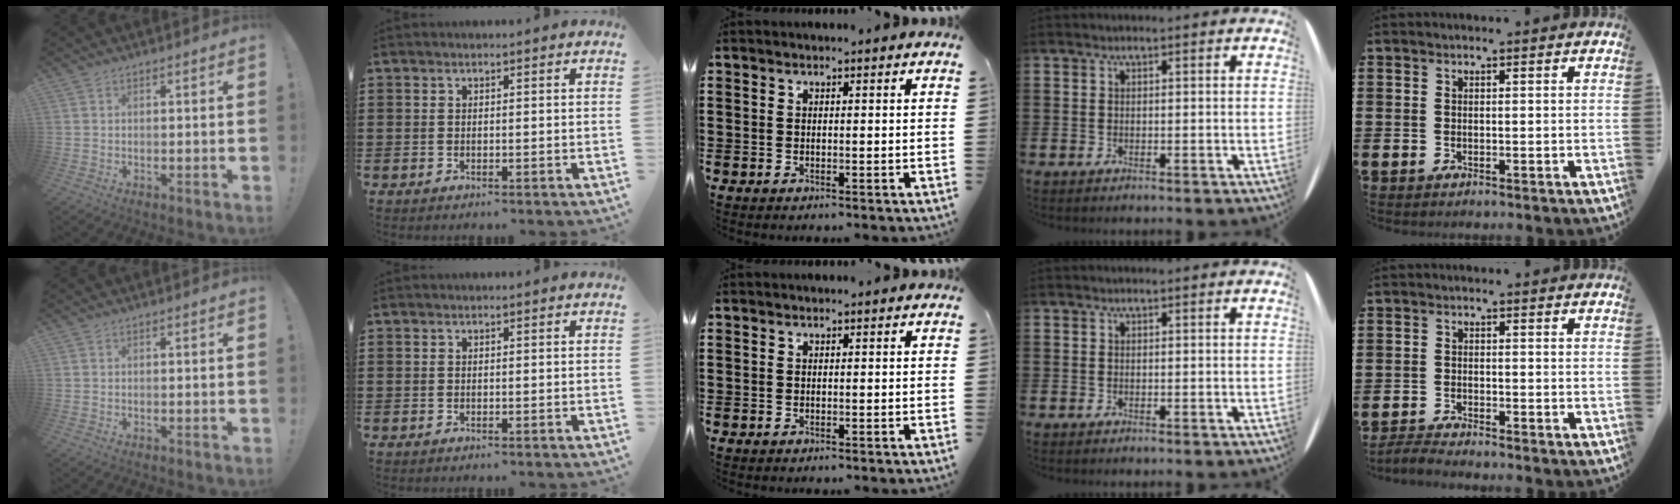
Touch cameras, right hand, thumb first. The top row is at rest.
{"little": {"total": 1.8, "force": [-1.8, -0.1, 0.3], "torque": [-0.007, 0.004, -0.036]}}